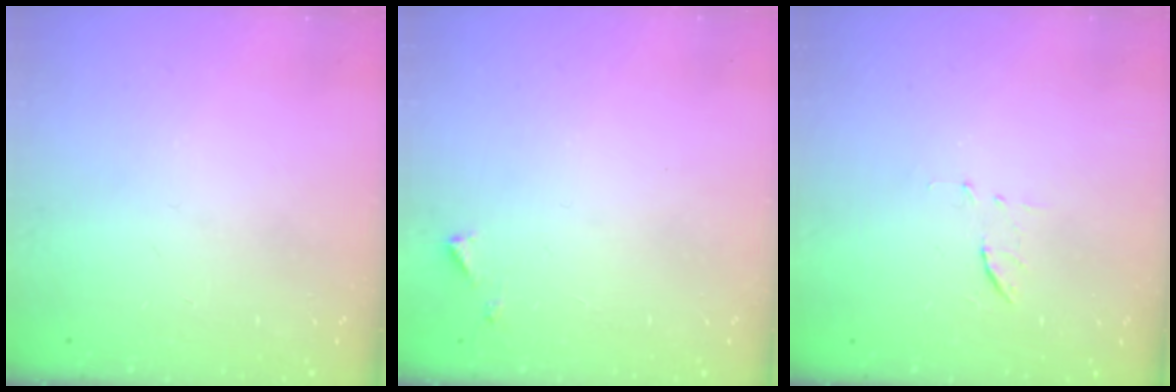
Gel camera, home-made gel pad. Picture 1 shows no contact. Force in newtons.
{"total": 3.2, "press": 3.2, "slide": 0.3}
{"total": 6.2, "press": 6.0, "slide": 1.8}